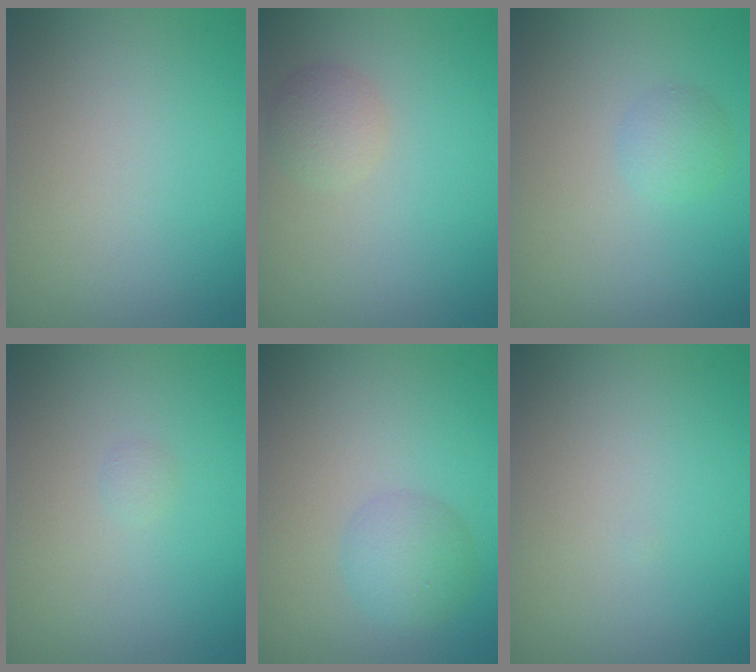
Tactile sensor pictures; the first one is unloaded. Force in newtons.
{"total": 2.0, "press": 2.0, "slide": 0.0}
{"total": 1.6, "press": 1.6, "slide": 0.1}
{"total": 0.5, "press": 0.5, "slide": 0.0}
{"total": 2.9, "press": 2.9, "slide": 0.1}
{"total": 0.0}